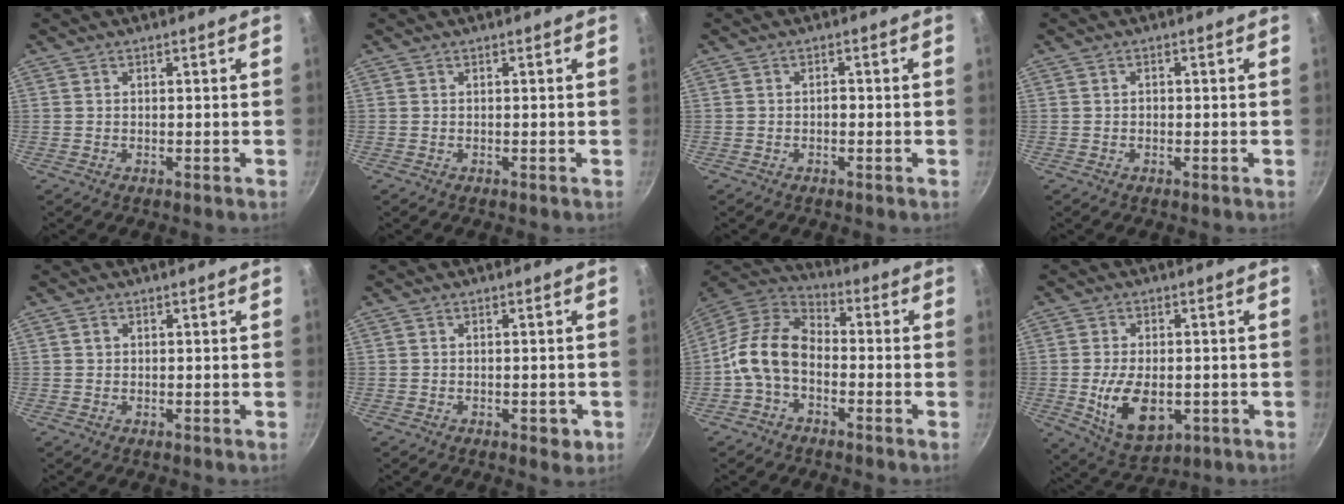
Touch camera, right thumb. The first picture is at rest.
{"total": 0.0}
{"total": 1.0, "force": [-0.3, 0.7, 0.7], "torque": [-0.006, 0.003, -0.008]}
{"total": 0.8, "force": [-0.1, 0.7, 0.4], "torque": [-0.004, 0.002, -0.003]}
{"total": 0.8, "force": [0.2, 0.7, 0.3], "torque": [-0.003, 0.001, 0.002]}
{"total": 2.4, "force": [-1.0, 1.3, 1.8], "torque": [-0.012, 0.002, -0.011]}
{"total": 12.2, "force": [-2.7, 8.2, 8.5], "torque": [-0.155, 0.043, -0.064]}
{"total": 11.3, "force": [-2.2, 6.6, 8.9], "torque": [-0.144, -0.007, -0.021]}